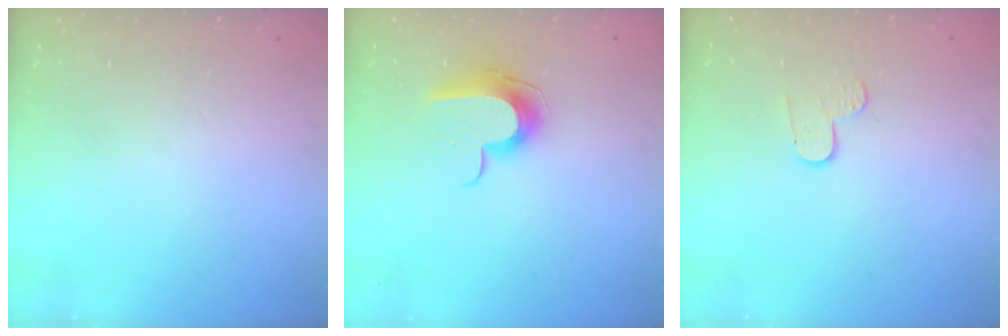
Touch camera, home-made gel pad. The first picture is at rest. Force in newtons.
{"total": 10.2, "press": 10.2, "slide": 0.6}
{"total": 6.2, "press": 6.2, "slide": 0.6}